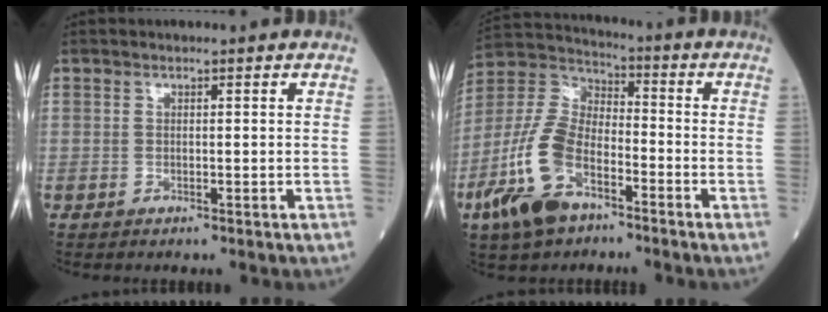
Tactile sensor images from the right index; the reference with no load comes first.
{"total": 13.3, "force": [-7.0, 6.1, 9.5], "torque": [-0.227, -0.002, -0.135]}